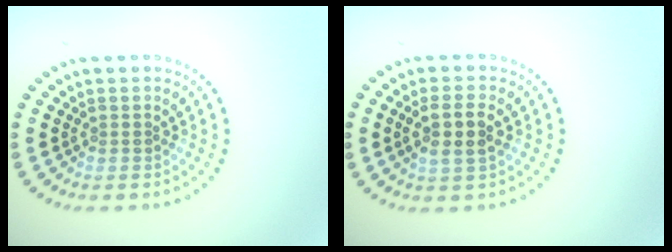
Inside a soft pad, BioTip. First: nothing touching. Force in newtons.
{"total": 2.9, "press": 2.7, "slide": 1.0}